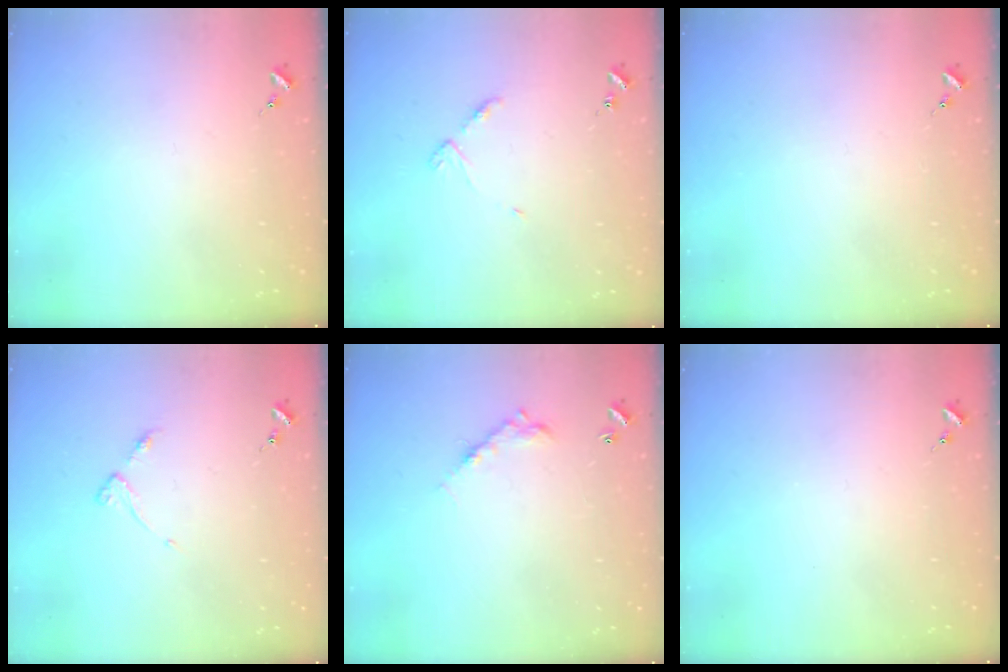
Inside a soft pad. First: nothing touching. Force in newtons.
{"total": 4.4, "press": 4.3, "slide": 0.5}
{"total": 0.0}
{"total": 3.5, "press": 3.5, "slide": 0.5}
{"total": 7.7, "press": 7.7, "slide": 0.6}
{"total": 0.0}